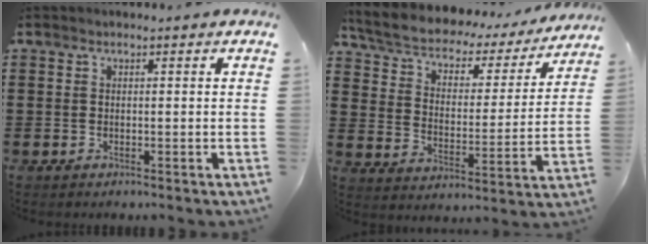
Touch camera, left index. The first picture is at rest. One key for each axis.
{"total": 5.0, "fx": 4.3, "fy": 1.8, "fz": 1.8, "tx": -0.058, "ty": -0.033, "tz": 0.068}